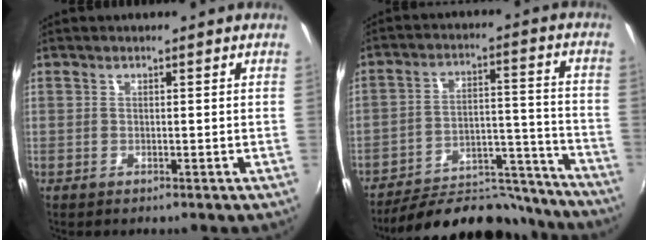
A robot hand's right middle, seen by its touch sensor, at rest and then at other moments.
{"total": 20.8, "force": [-19.1, 5.9, 5.9], "torque": [-0.098, 0.036, -0.252]}